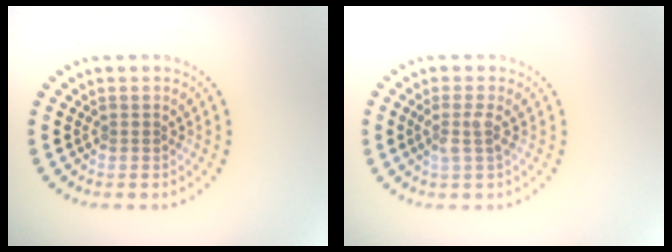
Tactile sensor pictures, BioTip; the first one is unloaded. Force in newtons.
{"total": 1.7, "press": 1.3, "slide": 1.2}